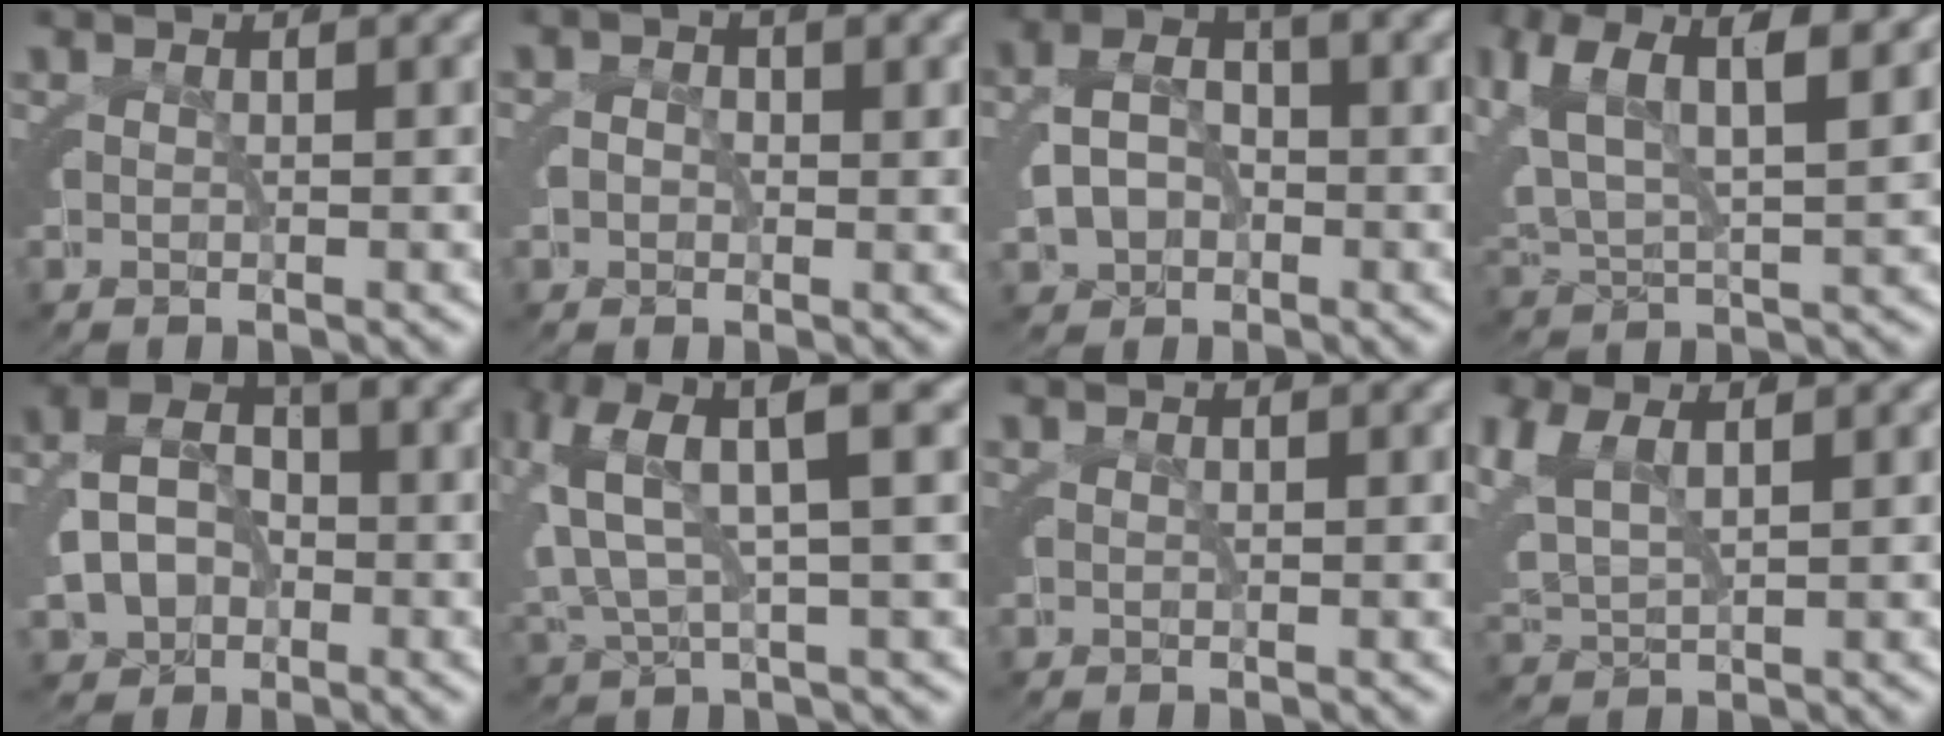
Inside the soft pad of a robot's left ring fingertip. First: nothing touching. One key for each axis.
{"total": 2.8, "fx": -0.2, "fy": 2.7, "fz": 0.8, "tx": -0.013, "ty": -0.011, "tz": -0.001}
{"total": 6.6, "fx": -0.7, "fy": 5.8, "fz": 3.0, "tx": -0.058, "ty": -0.005, "tz": -0.017}
{"total": 9.9, "fx": 3.2, "fy": 7.1, "fz": 6.1, "tx": -0.139, "ty": 0.003, "tz": 0.044}
{"total": 9.1, "fx": -0.1, "fy": 8.0, "fz": 4.3, "tx": -0.081, "ty": -0.007, "tz": -0.015}
{"total": 6.9, "fx": 1.9, "fy": 4.1, "fz": 5.1, "tx": -0.112, "ty": 0.003, "tz": 0.028}
{"total": 0.0}
{"total": 5.4, "fx": 1.1, "fy": 4.5, "fz": 2.8, "tx": -0.089, "ty": -0.011, "tz": 0.022}